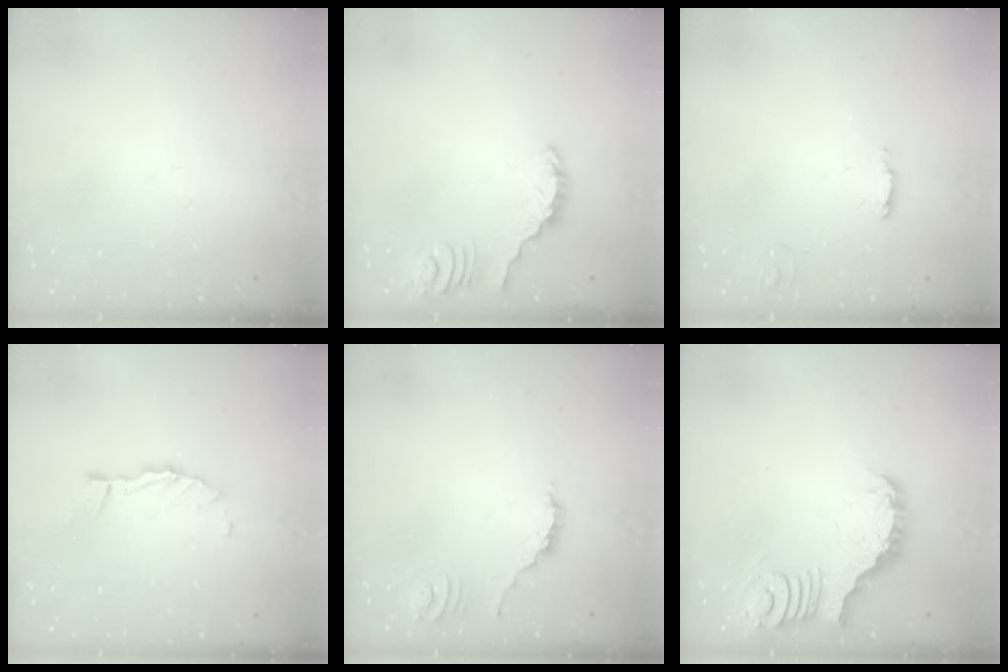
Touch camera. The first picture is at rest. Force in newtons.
{"total": 2.3, "press": 2.3, "slide": 0.1}
{"total": 3.8, "press": 3.8, "slide": 0.3}
{"total": 5.1, "press": 5.1, "slide": 0.4}
{"total": 2.0, "press": 2.0, "slide": 0.3}
{"total": 3.8, "press": 3.8, "slide": 0.5}